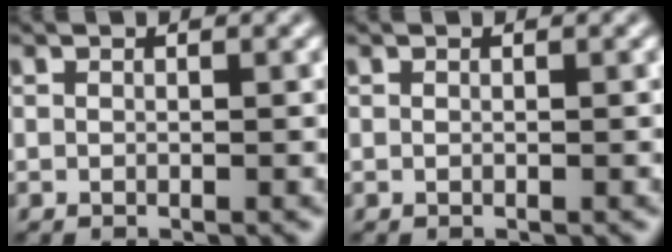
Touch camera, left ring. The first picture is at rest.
{"total": 0.0}